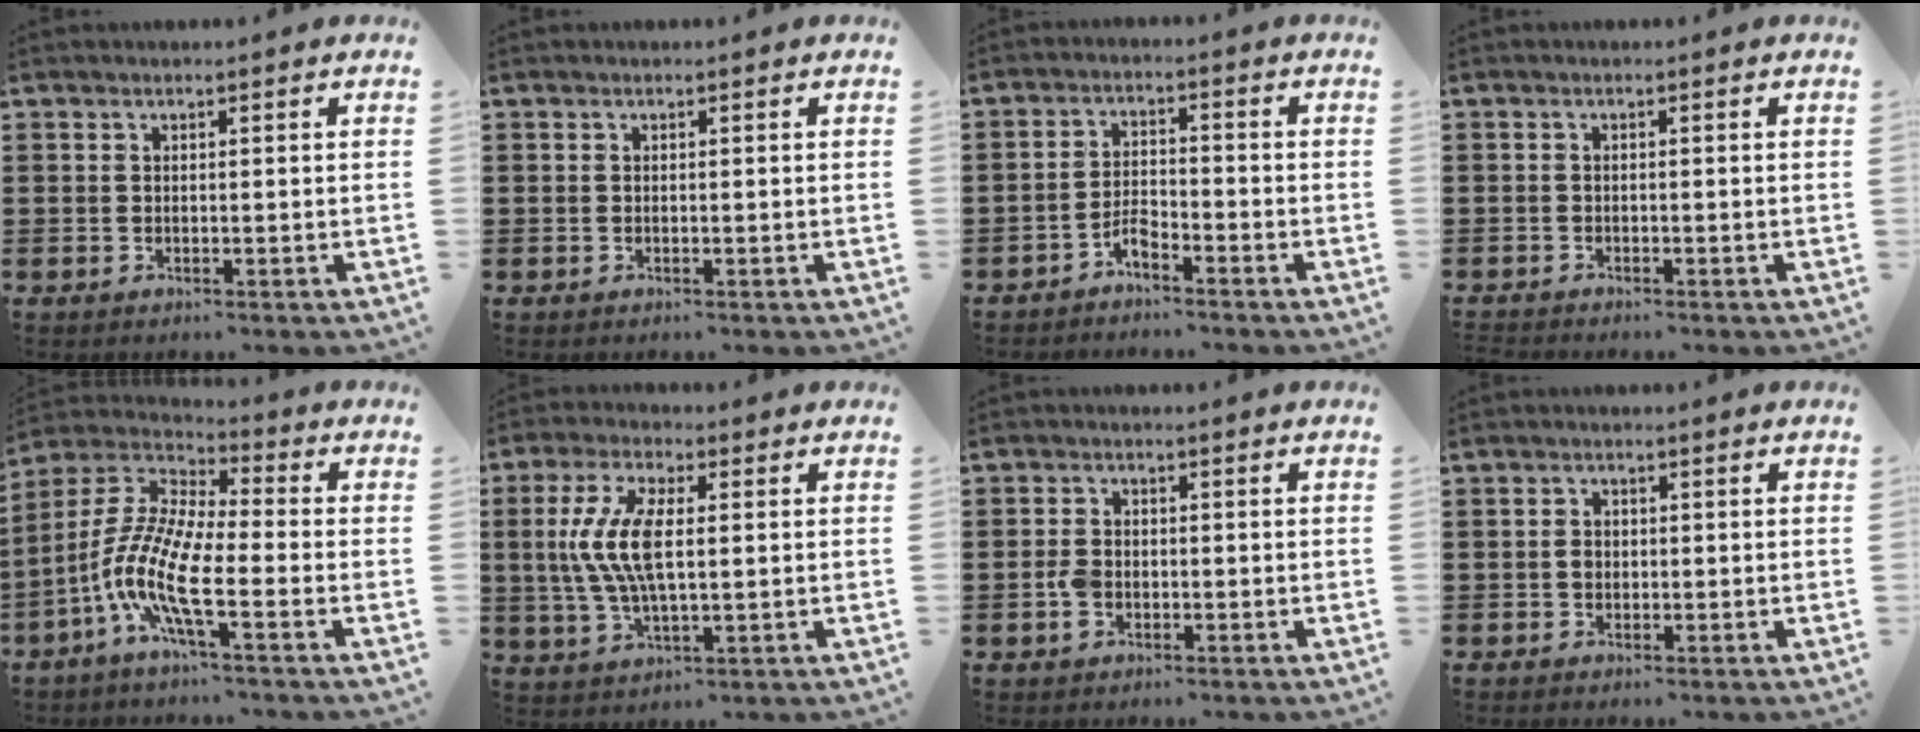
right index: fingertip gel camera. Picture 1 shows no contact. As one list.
[{"total": 0.0}, {"total": 3.1, "force": [-2.7, 0.7, 1.4], "torque": [-0.039, 0.007, -0.056]}, {"total": 0.8, "force": [-0.8, 0.0, -0.1], "torque": [0.000, 0.002, -0.018]}, {"total": 10.7, "force": [-4.5, 2.3, 9.4], "torque": [-0.238, -0.026, -0.101]}, {"total": 9.5, "force": [0.6, 3.5, 8.8], "torque": [-0.206, -0.004, 0.000]}, {"total": 2.9, "force": [-1.0, 1.9, 1.9], "torque": [-0.051, -0.005, -0.022]}, {"total": 1.2, "force": [-0.2, 1.0, 0.8], "torque": [-0.016, 0.004, -0.005]}]